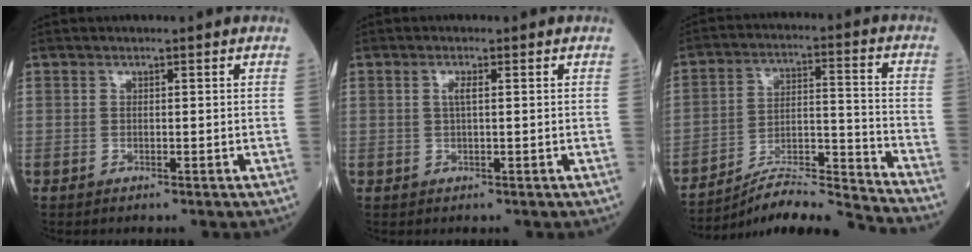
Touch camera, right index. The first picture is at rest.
{"total": 1.5, "force": [0.3, 0.1, 1.4], "torque": [-0.030, 0.002, 0.003]}
{"total": 14.8, "force": [-14.3, -2.1, 3.1], "torque": [-0.045, 0.023, -0.242]}